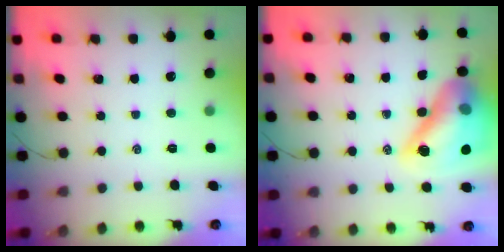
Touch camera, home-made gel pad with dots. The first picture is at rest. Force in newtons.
{"total": 20.3, "press": 19.9, "slide": 4.0}